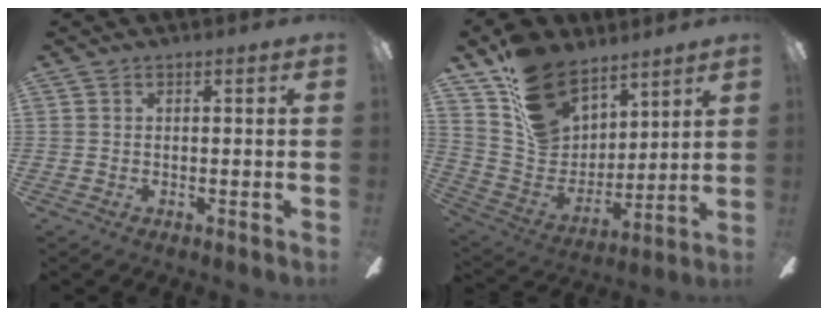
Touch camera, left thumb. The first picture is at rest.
{"total": 17.4, "force": [11.9, 10.7, 6.9], "torque": [-0.139, -0.069, 0.231]}